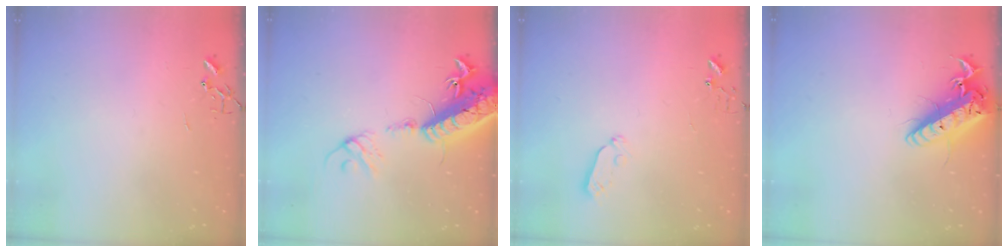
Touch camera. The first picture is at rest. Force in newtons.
{"total": 22.7, "press": 22.1, "slide": 4.9}
{"total": 3.9, "press": 3.8, "slide": 0.6}
{"total": 19.7, "press": 19.5, "slide": 2.7}